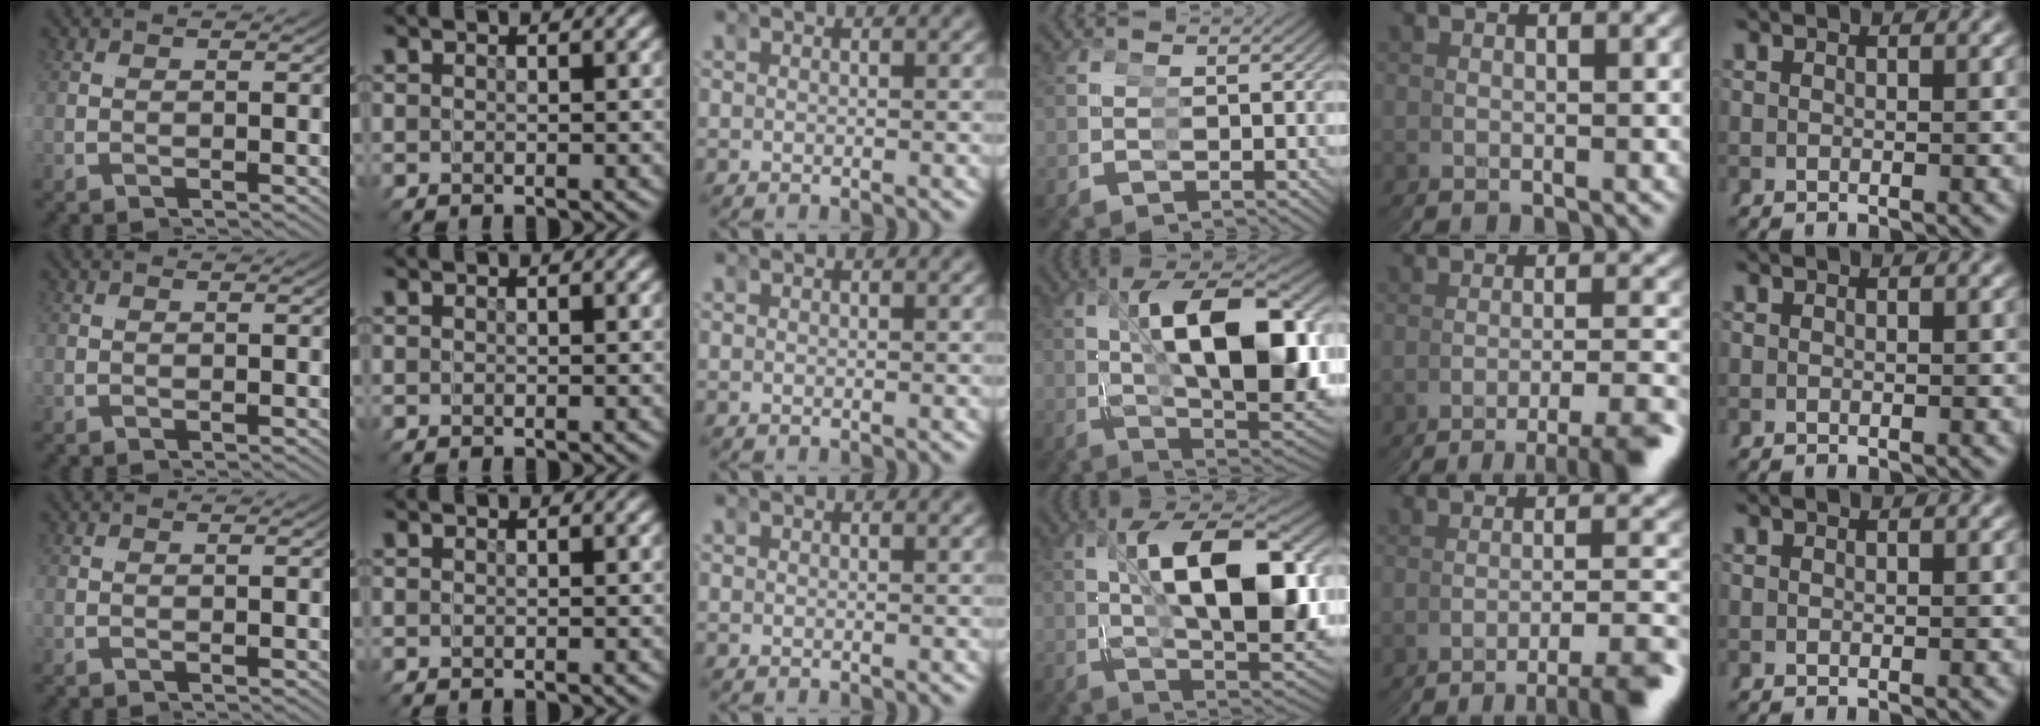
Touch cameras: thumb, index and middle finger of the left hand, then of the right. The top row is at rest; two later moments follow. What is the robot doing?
{"motion": "grasp_and_lifting", "object": "toy banana"}